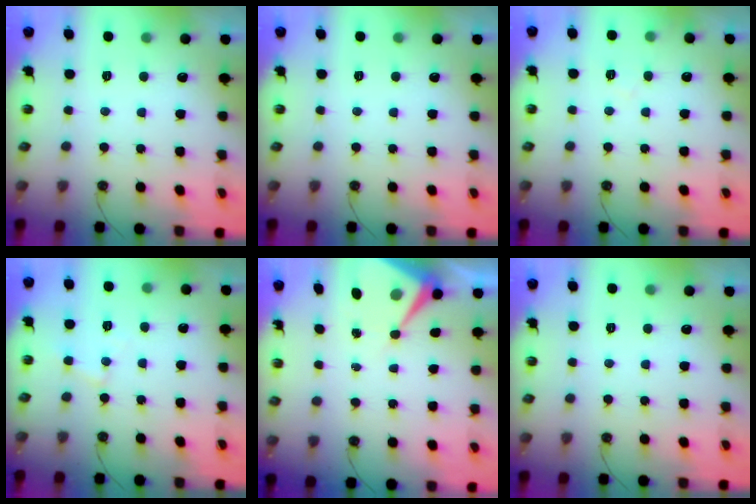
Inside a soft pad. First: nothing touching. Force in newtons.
{"total": 0.0}
{"total": 4.2, "press": 4.2, "slide": 0.8}
{"total": 5.8, "press": 5.8, "slide": 0.6}
{"total": 7.9, "press": 7.9, "slide": 0.6}
{"total": 0.0}